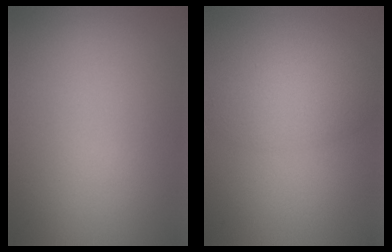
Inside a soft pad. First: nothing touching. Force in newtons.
{"total": 3.5, "press": 3.5, "slide": 0.2}